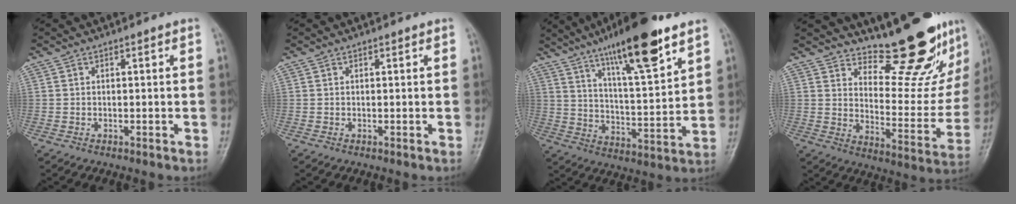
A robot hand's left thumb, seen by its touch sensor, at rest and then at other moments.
{"total": 0.0}
{"total": 18.5, "force": [11.9, 3.5, 13.7], "torque": [-0.205, -0.054, 0.200]}
{"total": 19.0, "force": [15.5, 6.0, 9.3], "torque": [-0.080, -0.128, 0.212]}